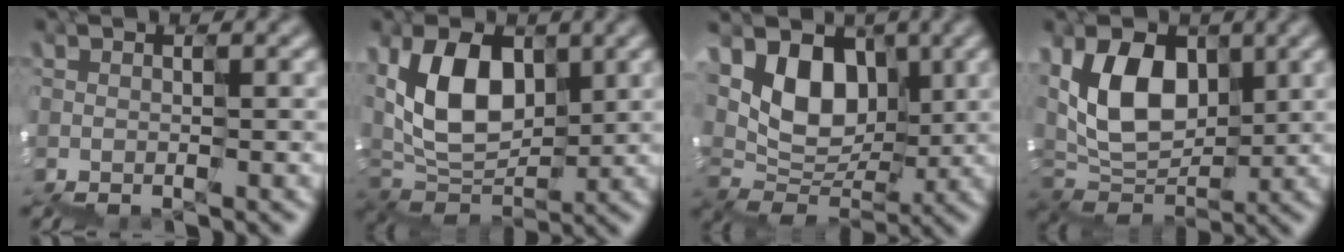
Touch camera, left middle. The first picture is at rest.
{"total": 6.4, "force": [2.5, 4.4, 3.9], "torque": [-0.099, 0.016, 0.039]}
{"total": 4.7, "force": [2.3, 3.8, 1.5], "torque": [-0.033, 0.003, 0.034]}
{"total": 6.4, "force": [2.4, 4.6, 3.6], "torque": [-0.089, 0.015, 0.036]}